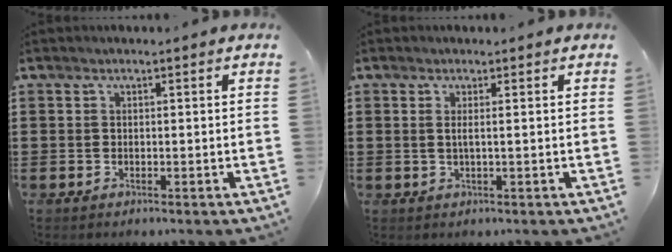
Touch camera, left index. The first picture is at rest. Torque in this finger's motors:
{"motor_torque": [0.34, 0.39, 0.02, 0.03]}